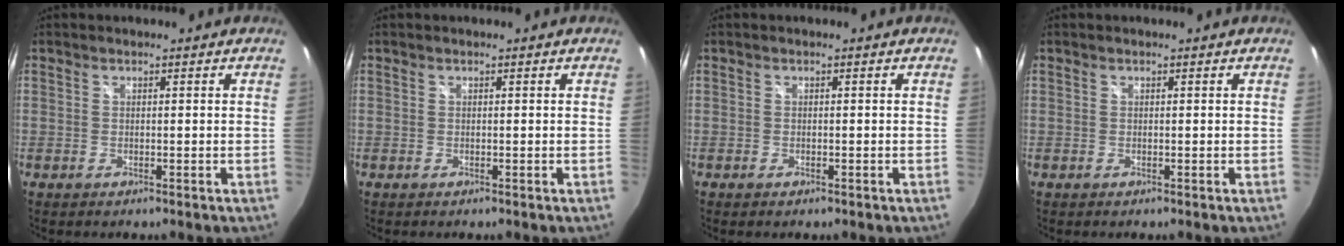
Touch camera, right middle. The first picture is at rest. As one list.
[{"total": 0.0}, {"total": 0.5, "force": [-0.4, 0.3, 0.2], "torque": [-0.005, -0.004, -0.008]}, {"total": 0.0}]